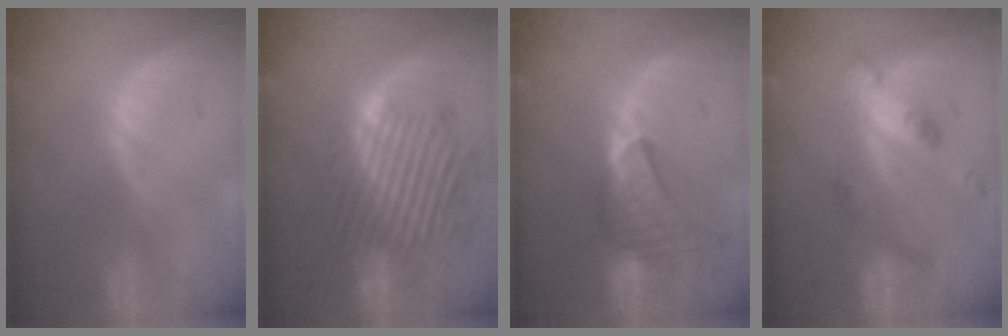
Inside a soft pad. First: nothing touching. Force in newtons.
{"total": 12.1, "press": 10.9, "slide": 5.2}
{"total": 9.1, "press": 8.2, "slide": 3.8}
{"total": 6.1, "press": 5.4, "slide": 2.9}